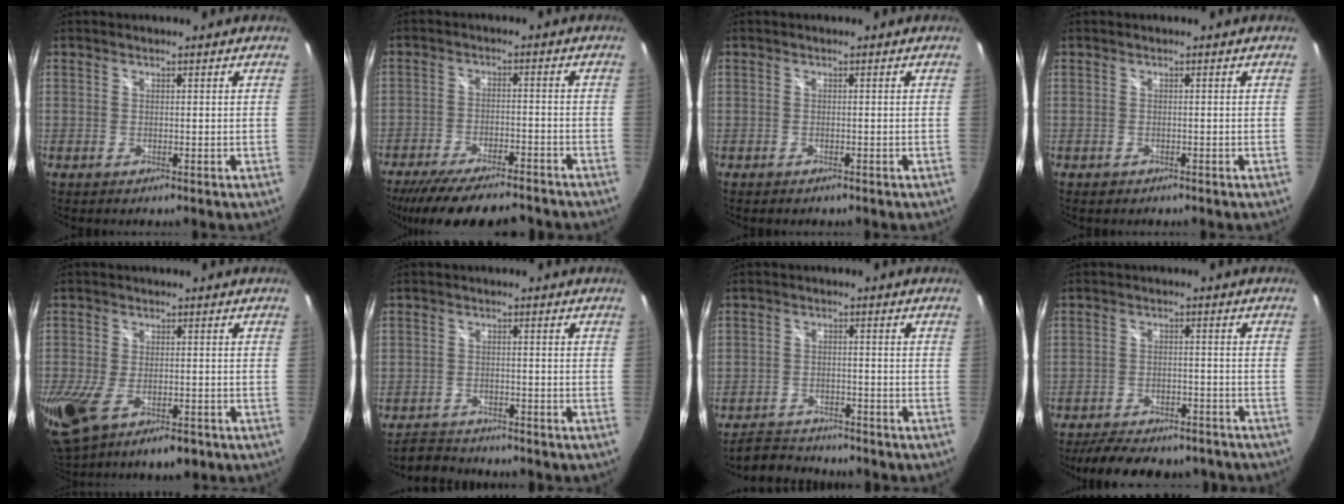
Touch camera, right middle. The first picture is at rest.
{"total": 17.3, "force": [-14.8, 3.8, 8.1], "torque": [-0.162, -0.030, -0.223]}
{"total": 0.7, "force": [-0.6, 0.4, 0.1], "torque": [-0.006, -0.002, -0.010]}
{"total": 0.9, "force": [-0.6, 0.6, 0.1], "torque": [-0.006, -0.002, -0.008]}
{"total": 18.0, "force": [-8.5, 9.7, 12.6], "torque": [-0.300, -0.065, -0.131]}
{"total": 4.5, "force": [-4.3, 1.5, 0.0], "torque": [-0.022, 0.008, -0.077]}
{"total": 6.2, "force": [-5.9, 1.8, 0.6], "torque": [-0.035, 0.010, -0.099]}
{"total": 16.3, "force": [-13.6, 5.7, 7.0], "torque": [-0.149, -0.012, -0.178]}